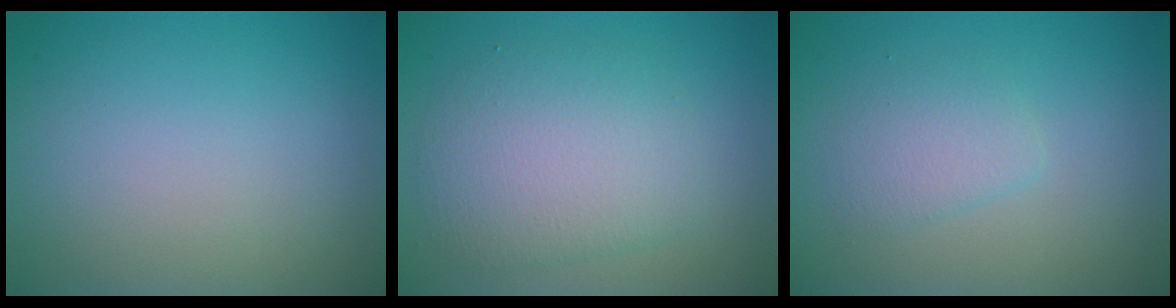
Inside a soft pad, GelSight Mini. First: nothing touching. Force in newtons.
{"total": 5.0, "press": 5.0, "slide": 0.1}
{"total": 2.1, "press": 2.1, "slide": 0.1}